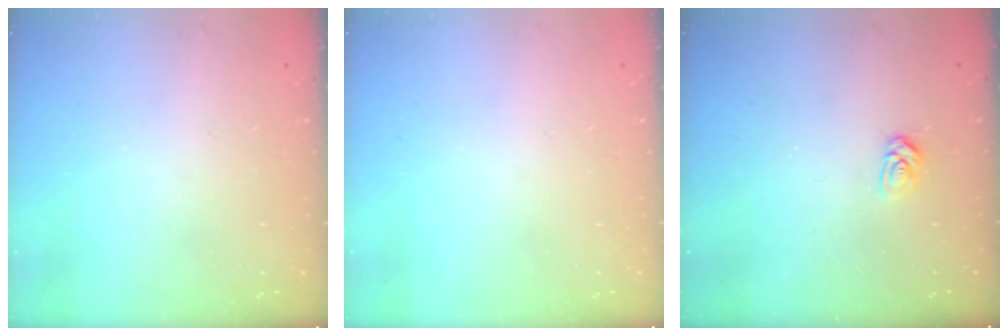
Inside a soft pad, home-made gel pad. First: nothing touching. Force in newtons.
{"total": 0.0}
{"total": 4.2, "press": 4.2, "slide": 0.5}